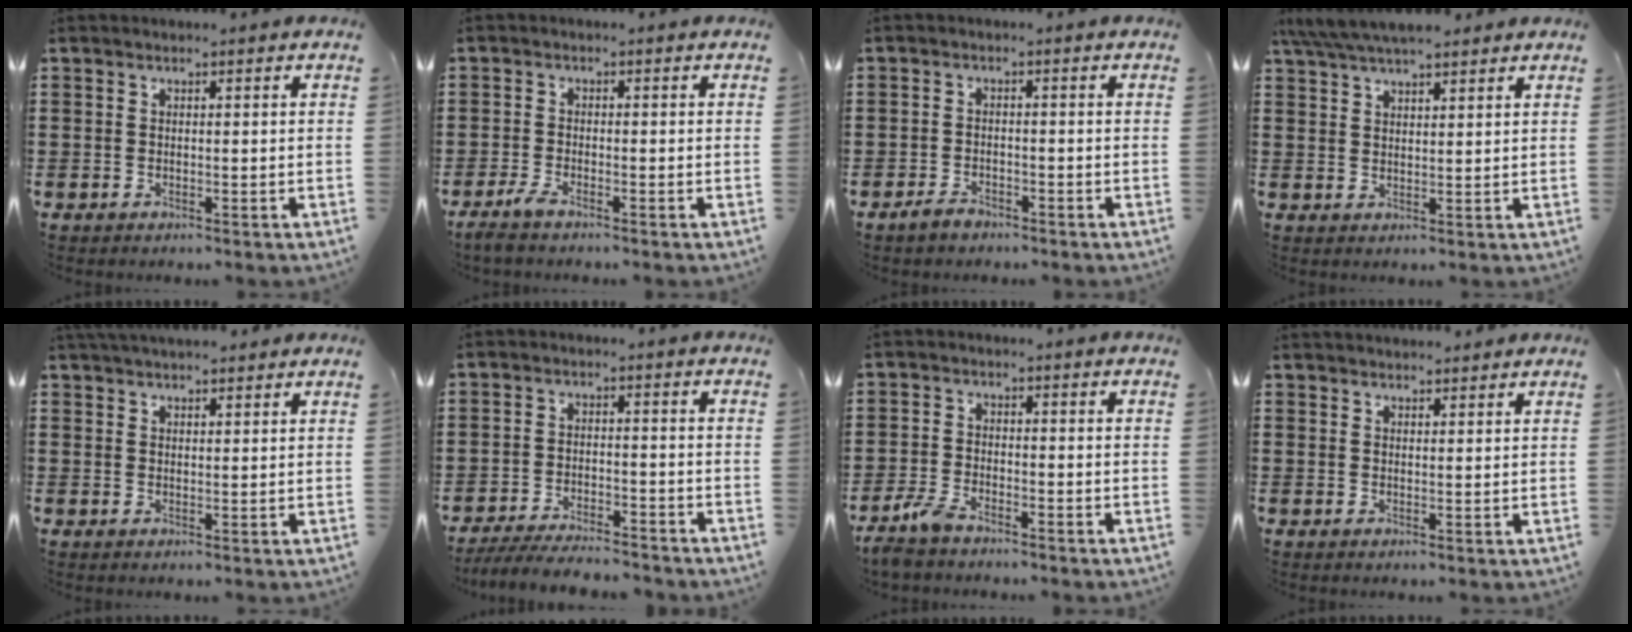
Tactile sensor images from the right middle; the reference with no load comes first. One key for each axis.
{"total": 2.2, "fx": -1.6, "fy": 0.3, "fz": 1.4, "tx": -0.040, "ty": -0.002, "tz": -0.036}
{"total": 2.0, "fx": -1.7, "fy": 0.8, "fz": 0.7, "tx": -0.015, "ty": 0.005, "tz": -0.034}
{"total": 5.5, "fx": 4.8, "fy": 0.8, "fz": 2.5, "tx": -0.062, "ty": -0.003, "tz": 0.090}
{"total": 2.7, "fx": 2.6, "fy": 0.4, "fz": 0.6, "tx": -0.018, "ty": 0.002, "tz": 0.050}
{"total": 4.9, "fx": -4.7, "fy": 0.3, "fz": 1.4, "tx": -0.028, "ty": -0.003, "tz": -0.094}
{"total": 3.7, "fx": -3.0, "fy": 0.9, "fz": 1.9, "tx": -0.061, "ty": -0.004, "tz": -0.067}
{"total": 1.9, "fx": 1.8, "fy": 0.1, "fz": 0.0, "tx": -0.004, "ty": 0.004, "tz": 0.036}